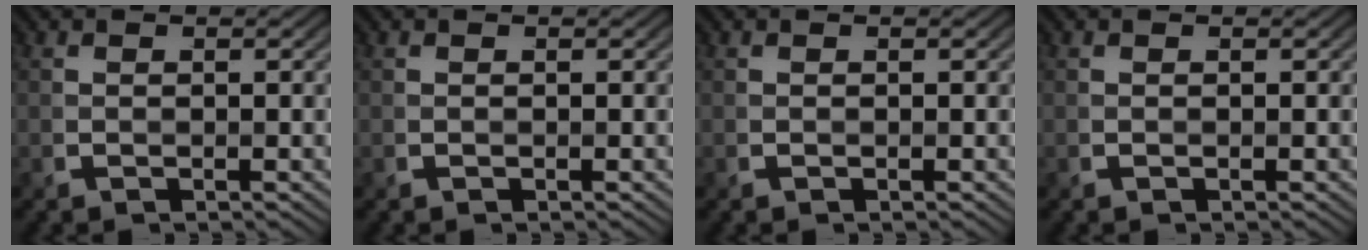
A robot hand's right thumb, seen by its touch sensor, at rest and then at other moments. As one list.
[{"total": 0.0}, {"total": 0.0}, {"total": 0.0}]